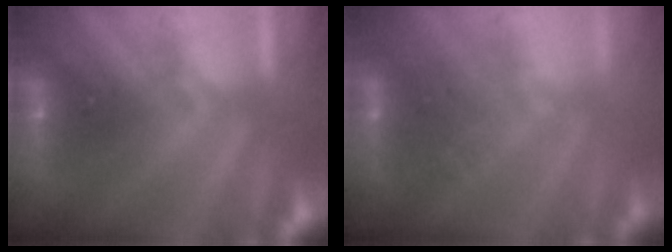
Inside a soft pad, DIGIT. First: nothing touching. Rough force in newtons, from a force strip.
{"total": 2.4}